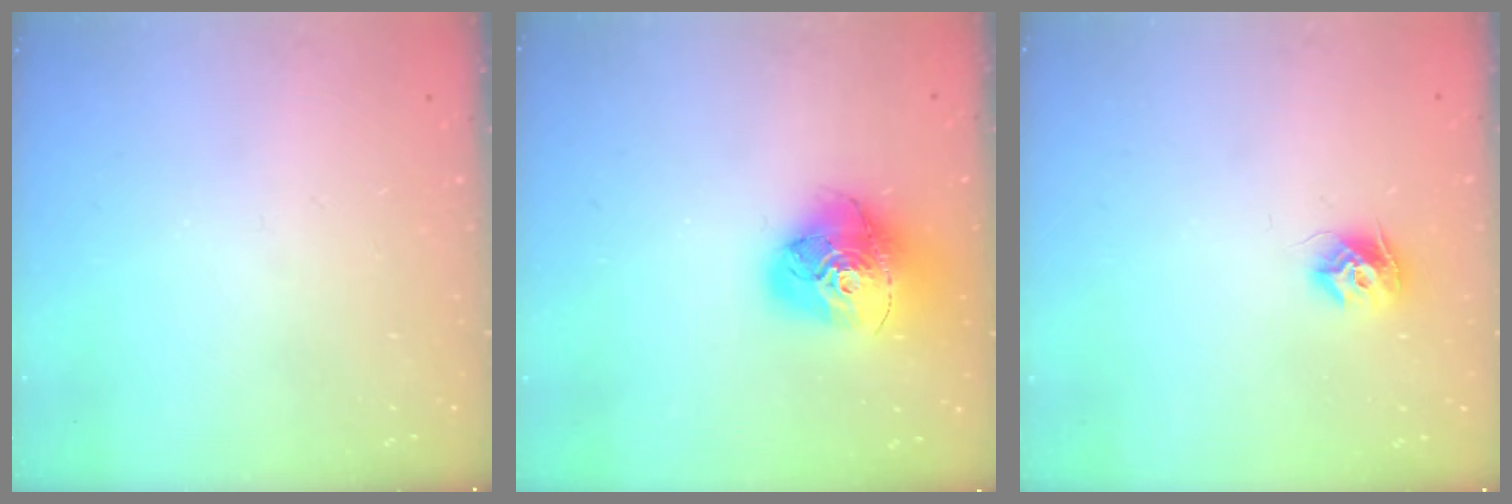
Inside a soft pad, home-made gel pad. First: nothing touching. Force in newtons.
{"total": 17.2, "press": 17.1, "slide": 1.9}
{"total": 8.3, "press": 8.3, "slide": 0.5}